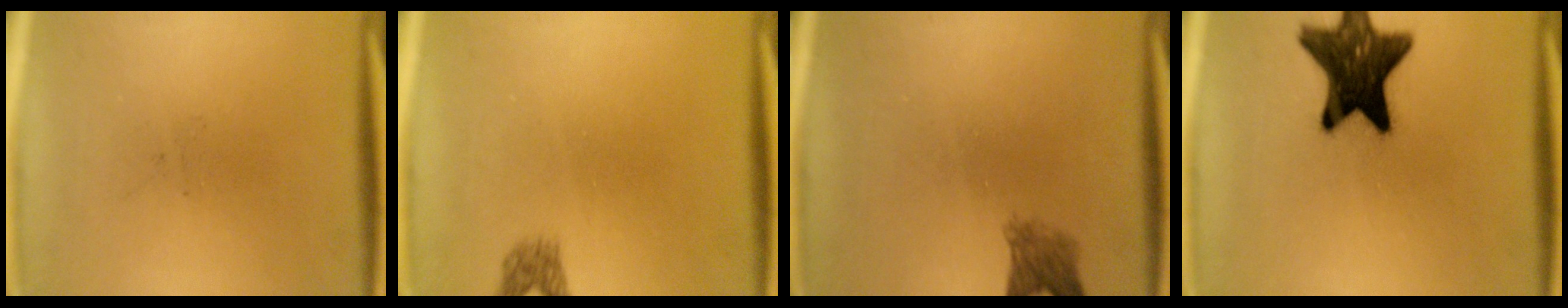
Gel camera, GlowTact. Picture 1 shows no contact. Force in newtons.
{"total": 1.6}
{"total": 2.9}
{"total": 16.4}